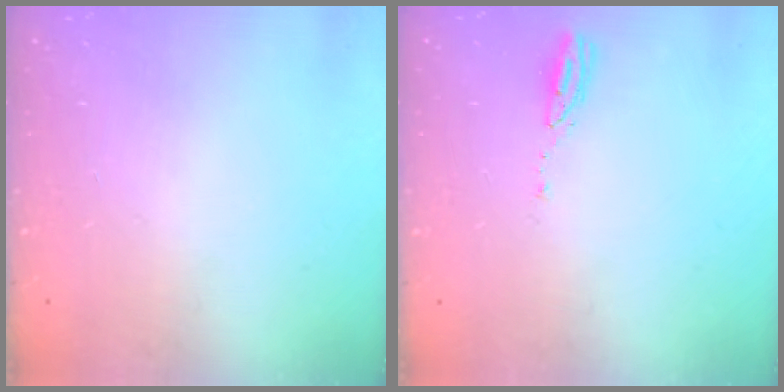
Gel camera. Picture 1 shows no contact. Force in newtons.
{"total": 3.6, "press": 3.6, "slide": 0.3}